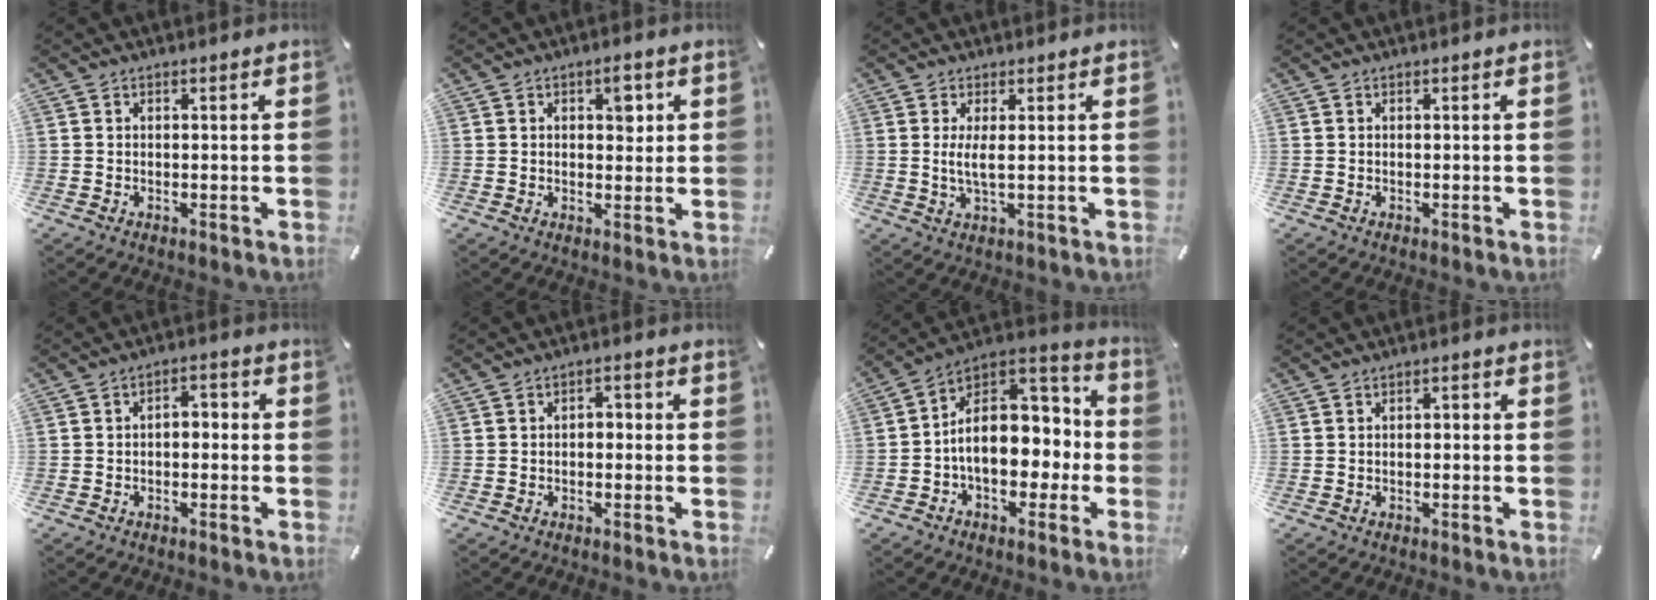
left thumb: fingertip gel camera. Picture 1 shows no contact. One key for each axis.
{"total": 3.7, "fx": 1.0, "fy": 2.2, "fz": 2.8, "tx": -0.026, "ty": -0.005, "tz": 0.008}
{"total": 4.2, "fx": 0.5, "fy": 0.8, "fz": 4.1, "tx": -0.086, "ty": -0.006, "tz": 0.005}
{"total": 0.0}
{"total": 3.5, "fx": -1.8, "fy": 2.1, "fz": 2.1, "tx": -0.038, "ty": 0.019, "tz": -0.036}
{"total": 2.6, "fx": -1.6, "fy": 1.5, "fz": 1.3, "tx": -0.024, "ty": 0.015, "tz": -0.034}
{"total": 16.4, "fx": 0.3, "fy": 12.1, "fz": 11.1, "tx": -0.153, "ty": -0.008, "tz": 0.010}
{"total": 1.4, "fx": -0.9, "fy": 0.7, "fz": 0.8, "tx": -0.017, "ty": 0.008, "tz": -0.020}